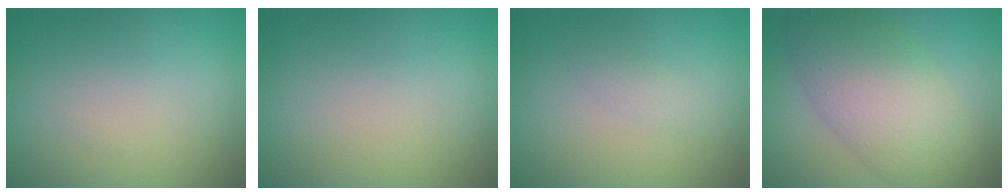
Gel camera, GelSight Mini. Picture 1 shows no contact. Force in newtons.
{"total": 0.0}
{"total": 0.9, "press": 0.9, "slide": 0.0}
{"total": 8.9, "press": 8.9, "slide": 0.3}